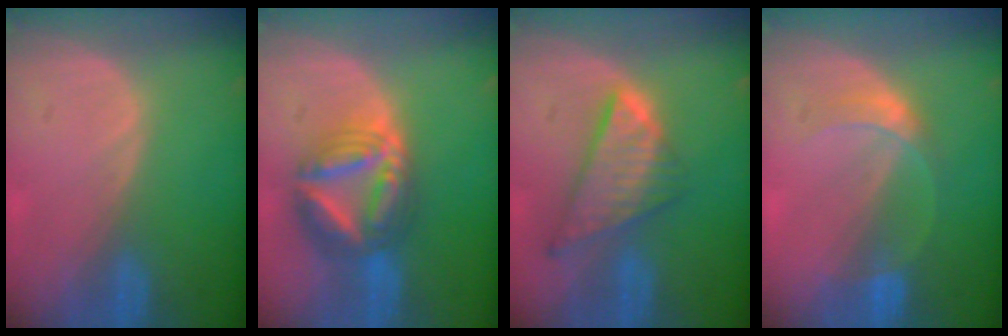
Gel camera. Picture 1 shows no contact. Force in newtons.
{"total": 9.1, "press": 9.1, "slide": 0.8}
{"total": 8.7, "press": 7.4, "slide": 4.5}
{"total": 3.7, "press": 3.6, "slide": 0.3}